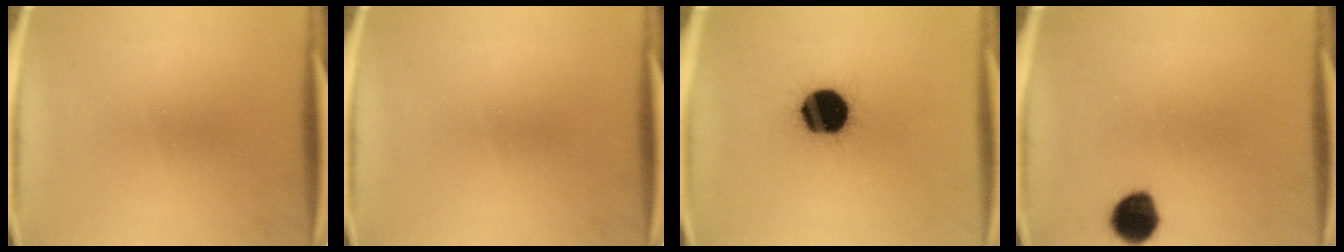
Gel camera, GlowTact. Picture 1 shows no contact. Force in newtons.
{"total": 0.0}
{"total": 18.3}
{"total": 7.8}